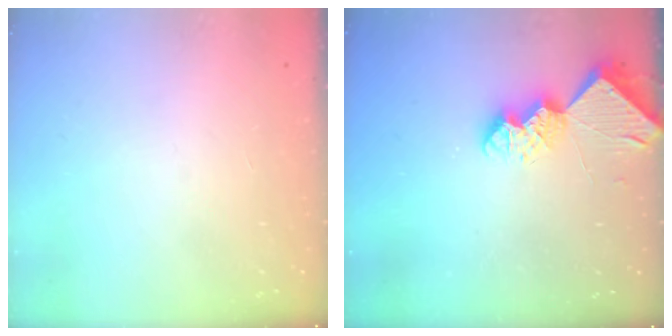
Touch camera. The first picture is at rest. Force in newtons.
{"total": 9.7, "press": 9.7, "slide": 1.0}